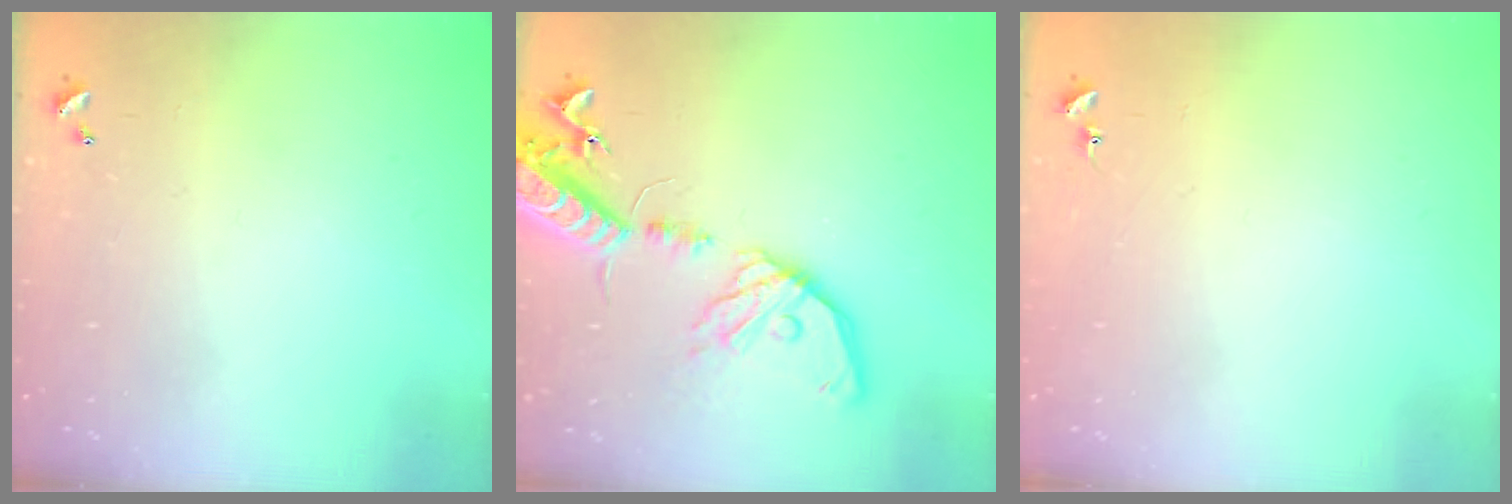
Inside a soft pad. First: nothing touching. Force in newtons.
{"total": 19.5, "press": 19.2, "slide": 3.6}
{"total": 6.8, "press": 6.7, "slide": 0.5}